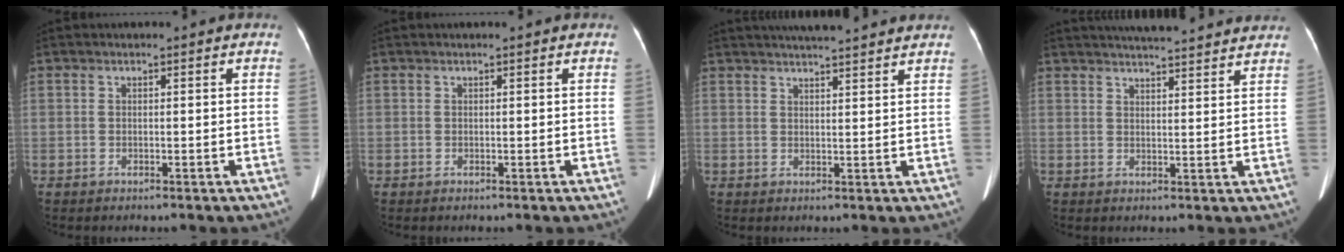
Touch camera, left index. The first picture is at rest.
{"total": 0.0}
{"total": 9.9, "force": [8.9, 0.5, 4.2], "torque": [-0.065, 0.025, 0.113]}
{"total": 14.3, "force": [13.2, 1.2, 5.3], "torque": [-0.080, 0.025, 0.167]}